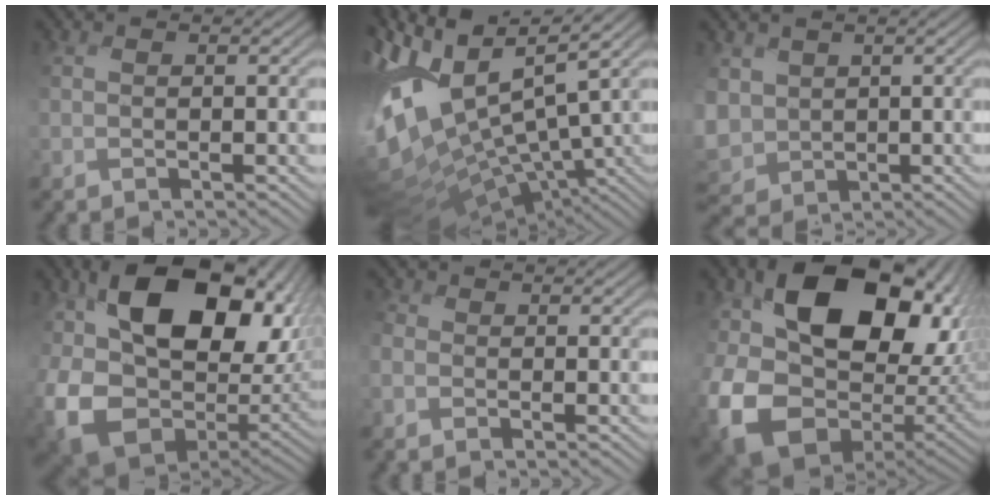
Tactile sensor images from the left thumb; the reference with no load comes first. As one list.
[{"total": 14.6, "force": [0.5, 6.6, 13.0], "torque": [-0.274, -0.012, 0.027]}, {"total": 6.3, "force": [-0.3, 5.2, 3.5], "torque": [-0.123, -0.010, -0.023]}, {"total": 18.3, "force": [2.2, 12.6, 13.1], "torque": [-0.280, -0.018, 0.056]}, {"total": 2.3, "force": [-0.9, 2.0, 0.8], "torque": [-0.044, -0.002, -0.014]}, {"total": 19.9, "force": [0.9, 14.6, 13.6], "torque": [-0.306, -0.035, 0.044]}]